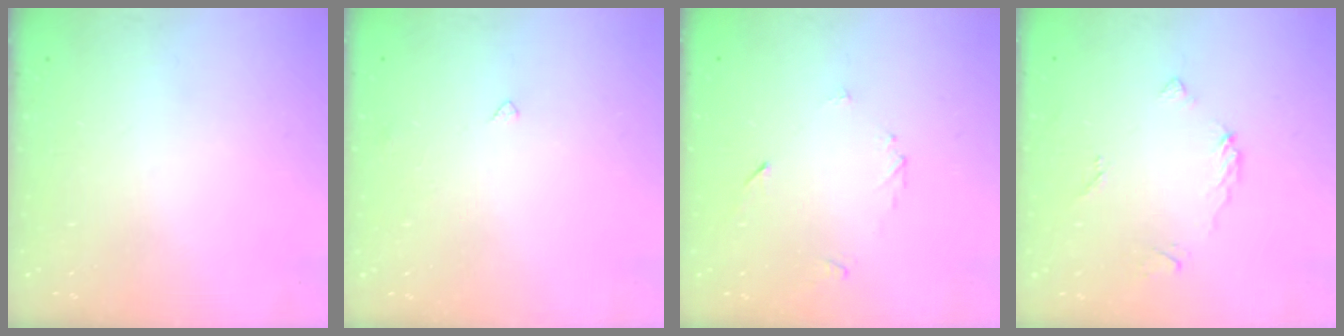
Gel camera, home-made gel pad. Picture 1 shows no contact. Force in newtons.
{"total": 2.8, "press": 2.7, "slide": 0.4}
{"total": 3.8, "press": 3.8, "slide": 0.4}
{"total": 3.7, "press": 3.7, "slide": 0.4}